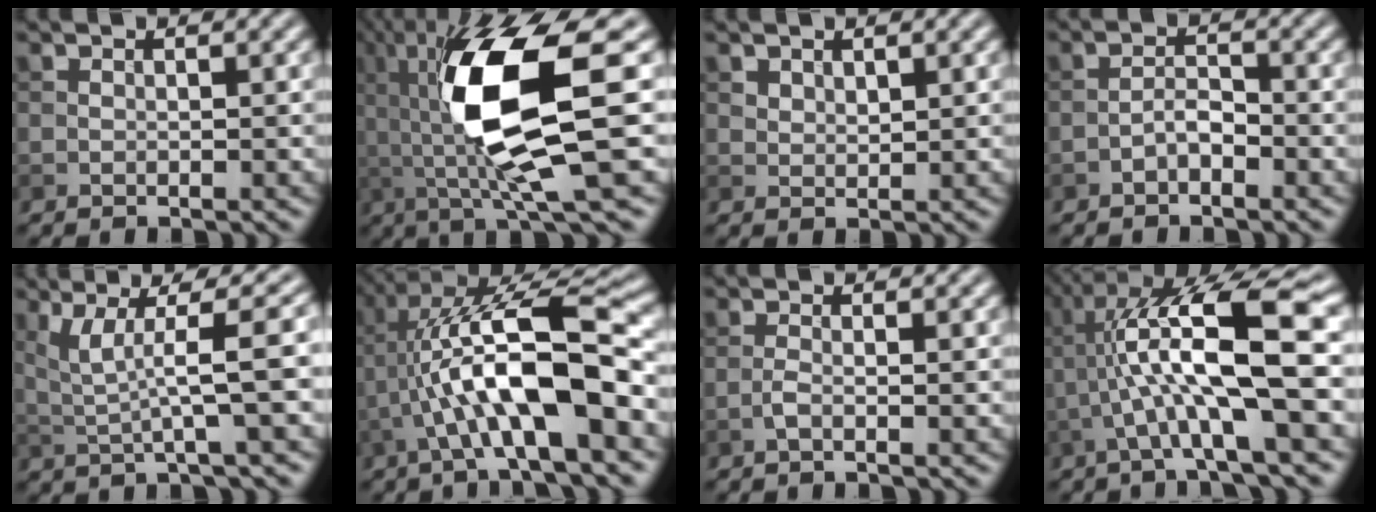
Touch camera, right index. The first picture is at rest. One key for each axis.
{"total": 12.6, "fx": 1.9, "fy": 3.1, "fz": 12.1, "tx": -0.223, "ty": -0.006, "tz": 0.044}
{"total": 1.3, "fx": 1.0, "fy": 0.7, "fz": 0.4, "tx": -0.011, "ty": -0.003, "tz": 0.021}
{"total": 1.6, "fx": -1.1, "fy": 0.6, "fz": 1.0, "tx": -0.019, "ty": 0.008, "tz": -0.023}
{"total": 6.5, "fx": 1.4, "fy": 1.0, "fz": 6.2, "tx": -0.108, "ty": 0.013, "tz": 0.029}
{"total": 10.8, "fx": -2.0, "fy": 2.9, "fz": 10.2, "tx": -0.189, "ty": 0.020, "tz": -0.037}
{"total": 1.0, "fx": -0.5, "fy": 0.2, "fz": 0.9, "tx": -0.020, "ty": 0.002, "tz": -0.013}
{"total": 11.2, "fx": 0.0, "fy": 1.9, "fz": 11.0, "tx": -0.188, "ty": 0.032, "tz": 0.002}